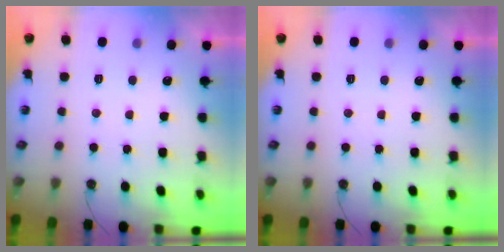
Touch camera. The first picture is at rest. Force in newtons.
{"total": 0.0}